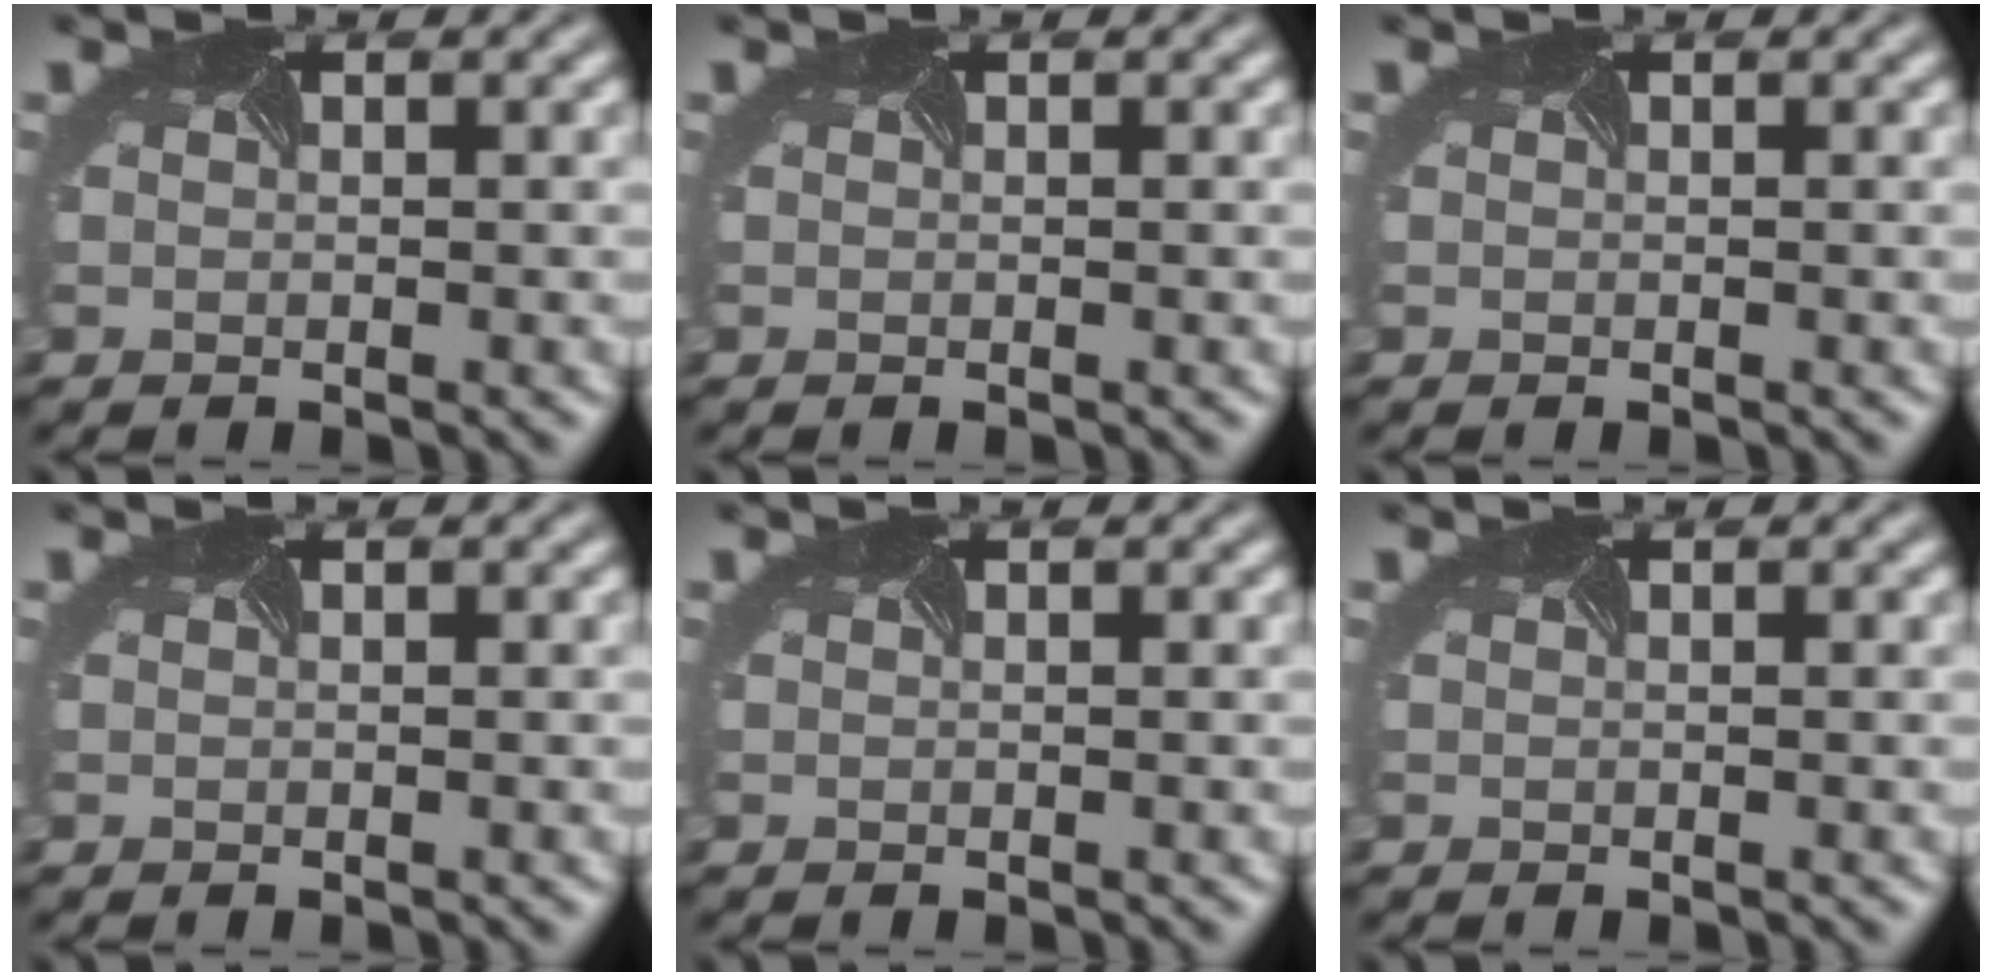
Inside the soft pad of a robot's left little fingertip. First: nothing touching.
{"total": 0.0}
{"total": 0.0}
{"total": 0.0}
{"total": 0.0}
{"total": 0.0}